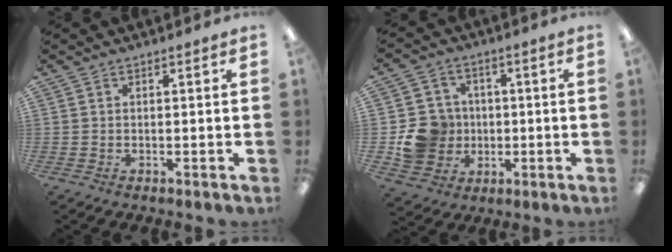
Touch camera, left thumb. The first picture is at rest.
{"total": 10.7, "force": [-1.7, 10.1, 3.2], "torque": [-0.066, 0.021, -0.019]}